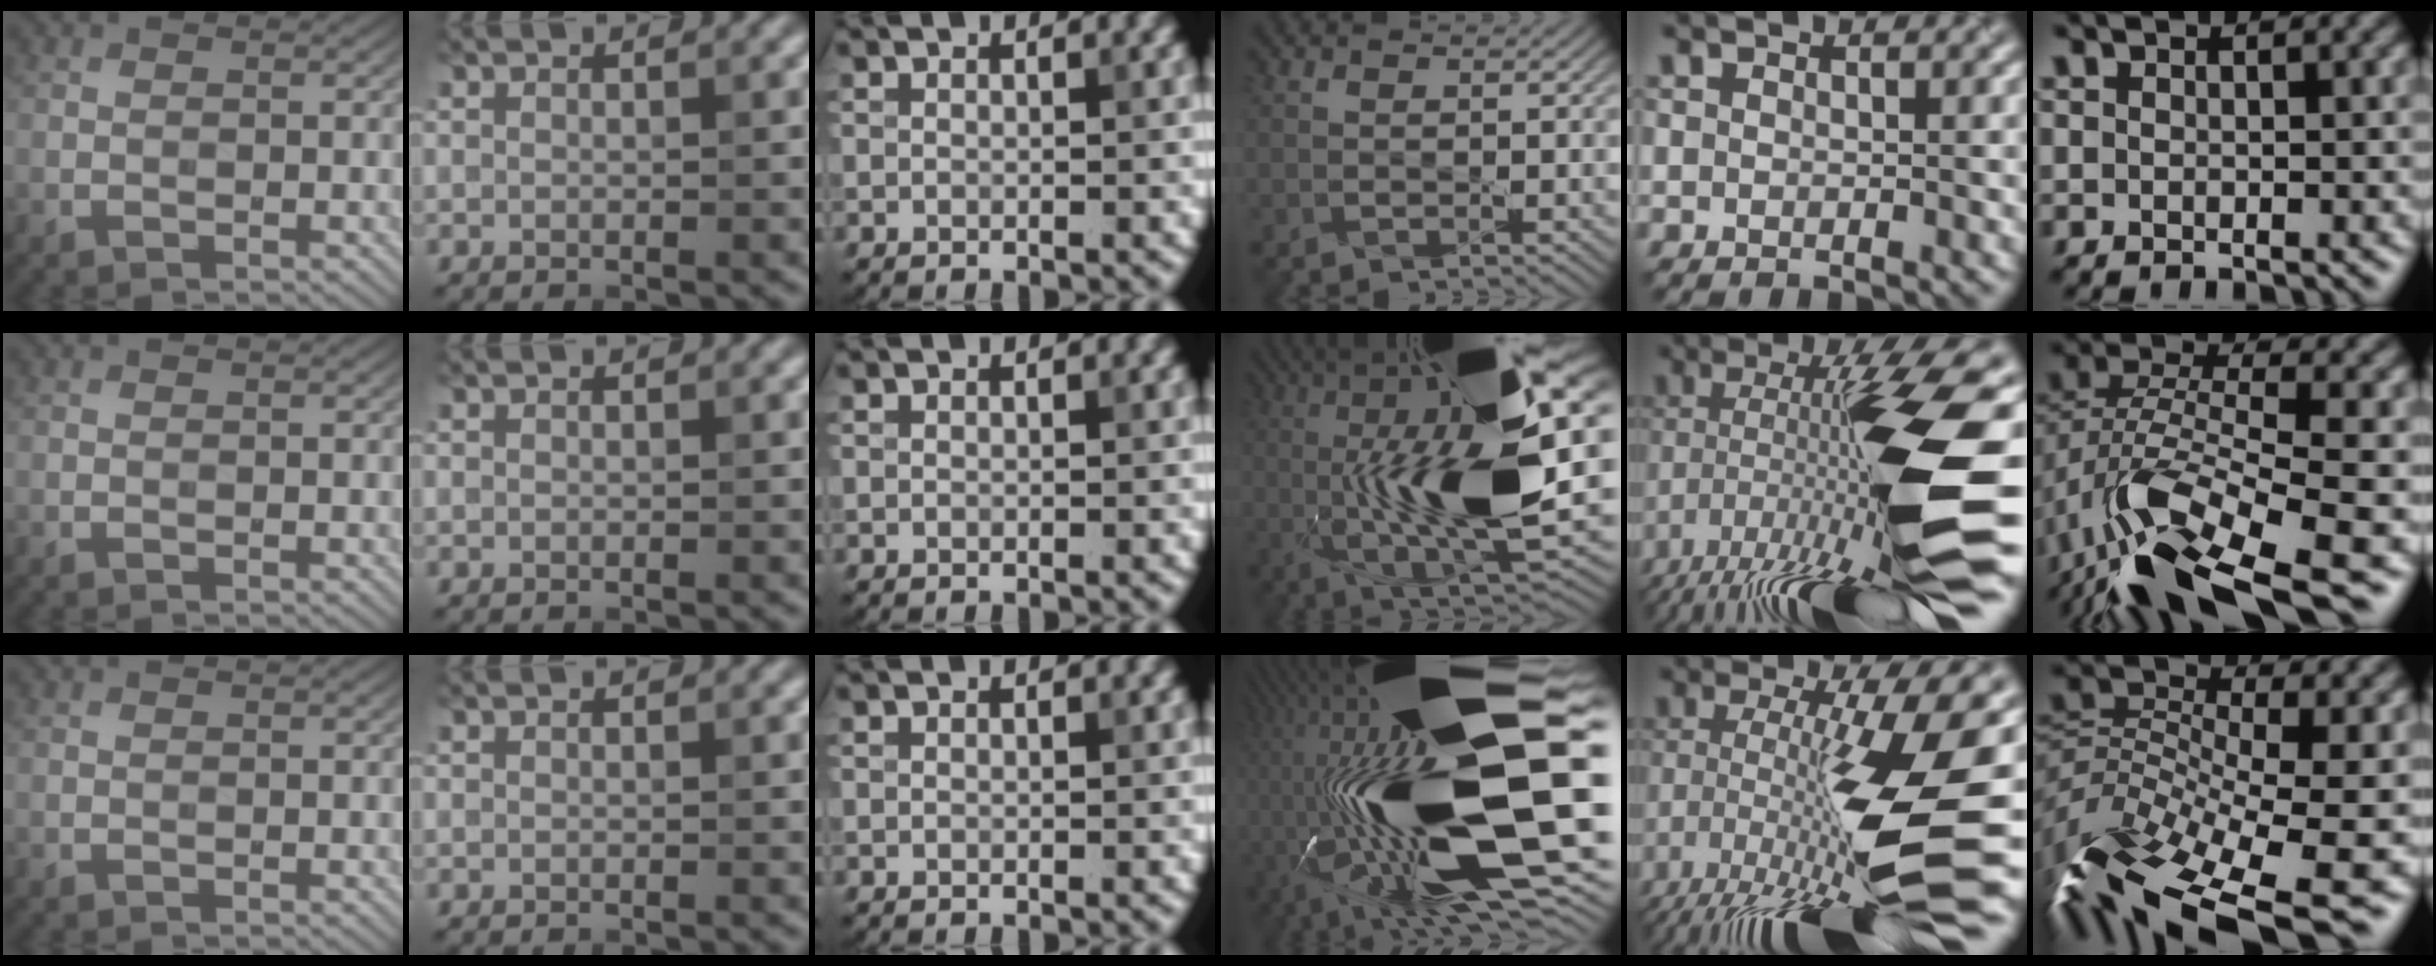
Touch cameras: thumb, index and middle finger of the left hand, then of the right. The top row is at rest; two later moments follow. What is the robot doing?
{"motion": "shake", "object": "medicine bottle"}